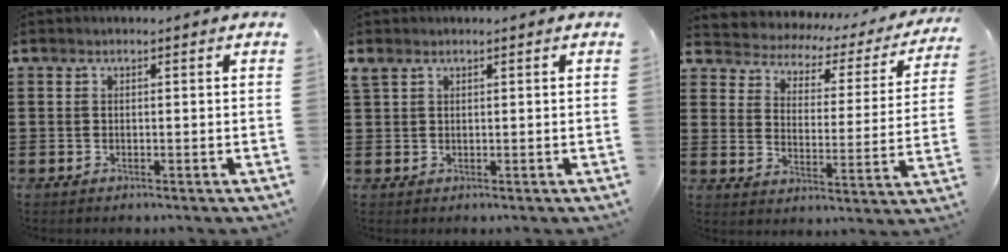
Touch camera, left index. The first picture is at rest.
{"total": 1.4, "force": [0.9, 0.8, 0.7], "torque": [-0.018, 0.003, 0.017]}
{"total": 1.8, "force": [1.6, 0.9, 0.0], "torque": [-0.019, -0.023, 0.013]}